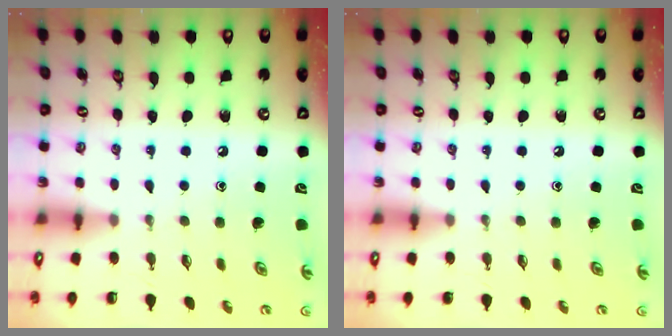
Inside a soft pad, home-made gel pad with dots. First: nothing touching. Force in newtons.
{"total": 0.0}